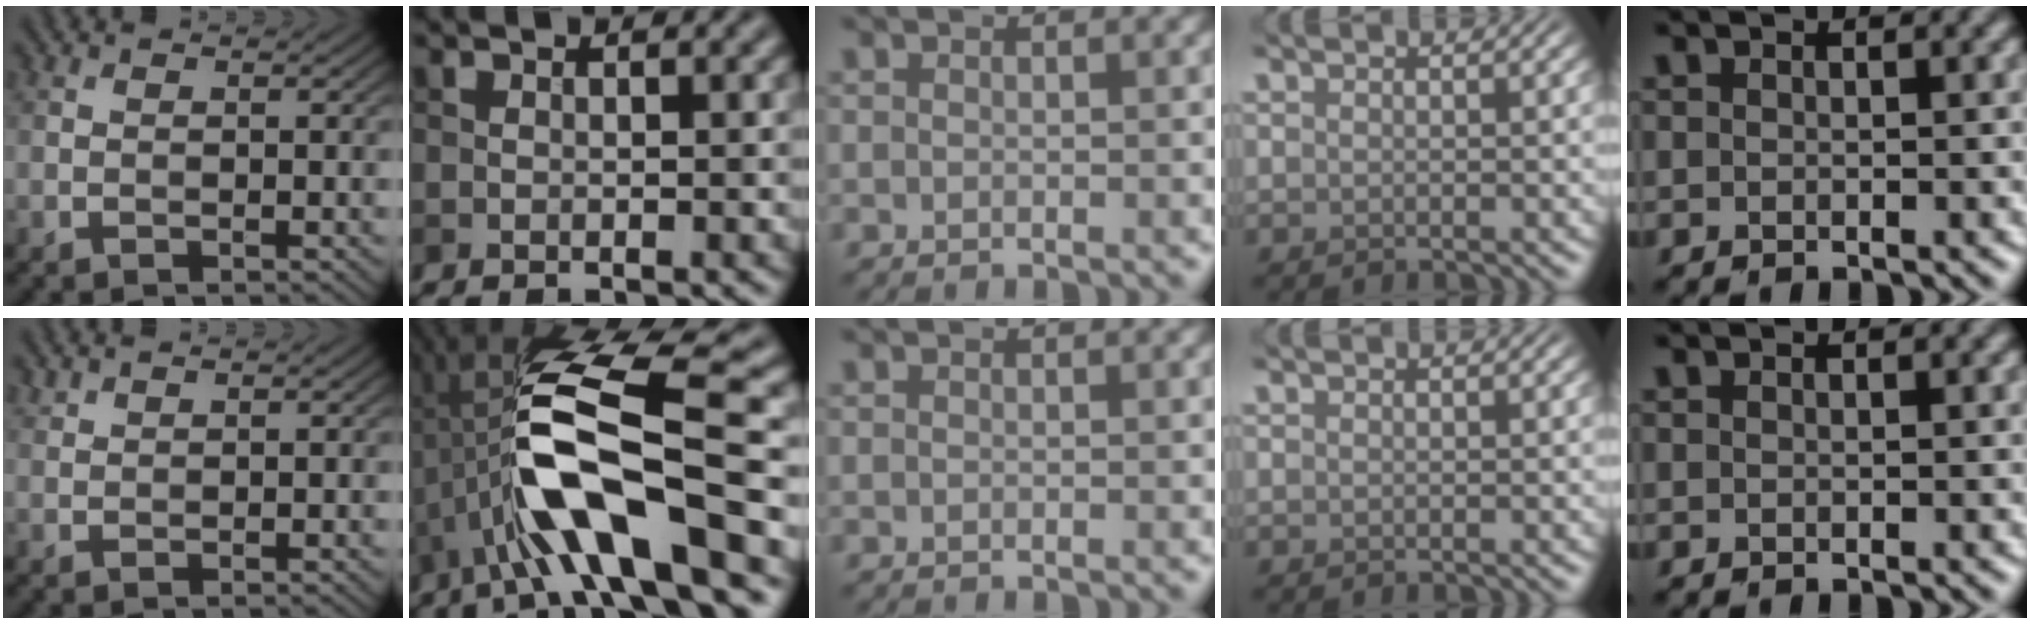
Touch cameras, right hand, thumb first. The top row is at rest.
{"thumb": {"total": 1.1, "force": [1.1, 0.2, 0.2], "torque": [-0.010, 0.003, 0.028]}, "index": {"total": 11.8, "force": [-2.5, 3.4, 11.1], "torque": [-0.210, 0.013, -0.055]}}